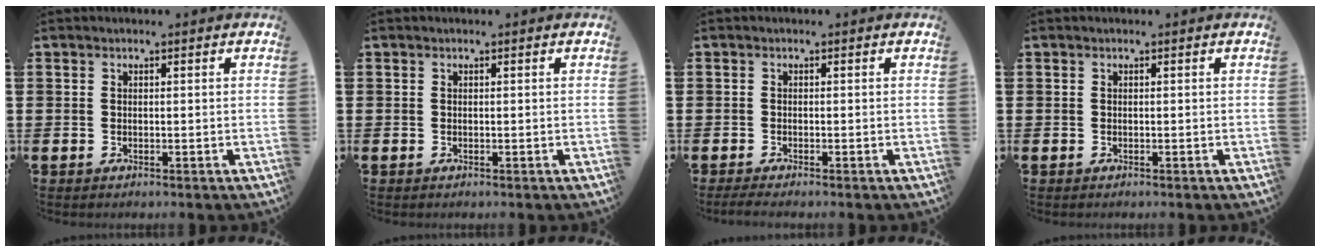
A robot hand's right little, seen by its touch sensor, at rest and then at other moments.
{"total": 0.0}
{"total": 0.8, "force": [0.0, 0.0, 0.8], "torque": [-0.006, -0.003, -0.002]}
{"total": 0.0}